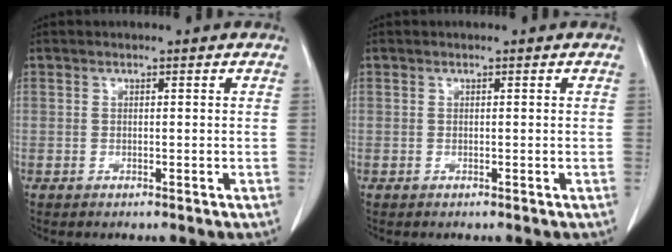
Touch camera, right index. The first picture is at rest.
{"total": 0.0}